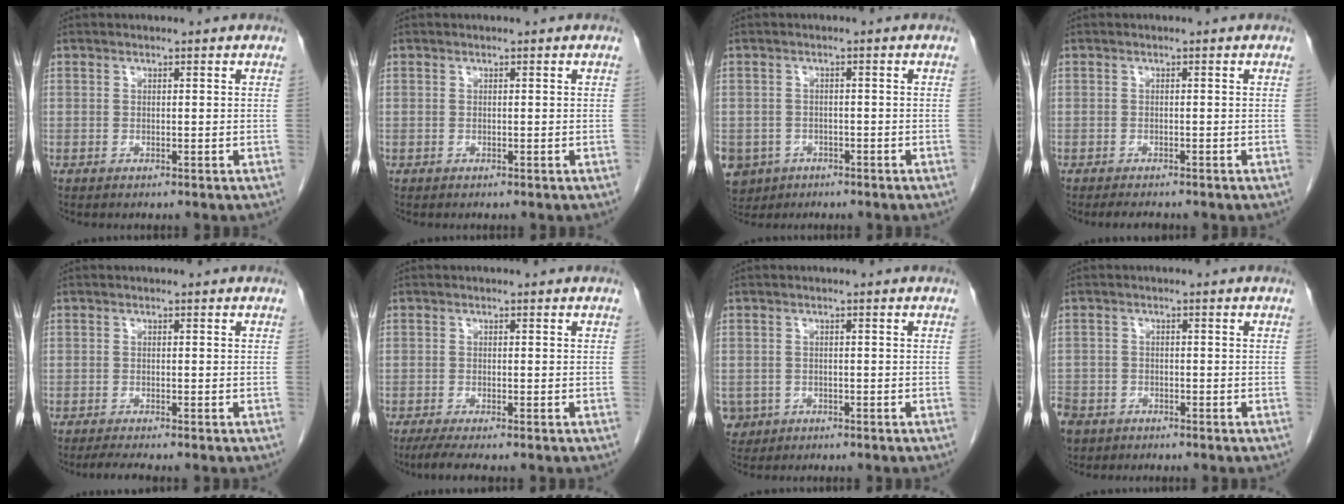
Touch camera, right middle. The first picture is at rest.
{"total": 0.0}
{"total": 8.3, "force": [-4.3, 6.8, 2.0], "torque": [-0.064, 0.000, -0.063]}
{"total": 2.2, "force": [-2.0, 0.5, 0.9], "torque": [-0.016, -0.006, -0.026]}
{"total": 2.1, "force": [-1.8, -0.3, 1.1], "torque": [-0.024, -0.007, -0.034]}
{"total": 3.3, "force": [-2.5, 0.0, 2.1], "torque": [-0.041, -0.010, -0.046]}
{"total": 3.7, "force": [-1.8, 3.2, 0.5], "torque": [-0.011, 0.004, -0.027]}
{"total": 9.1, "force": [-5.5, 6.6, 3.1], "torque": [-0.102, -0.007, -0.095]}